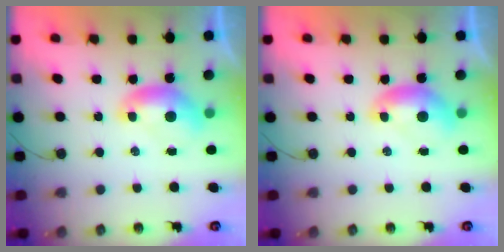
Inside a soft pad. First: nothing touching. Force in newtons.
{"total": 0.0}